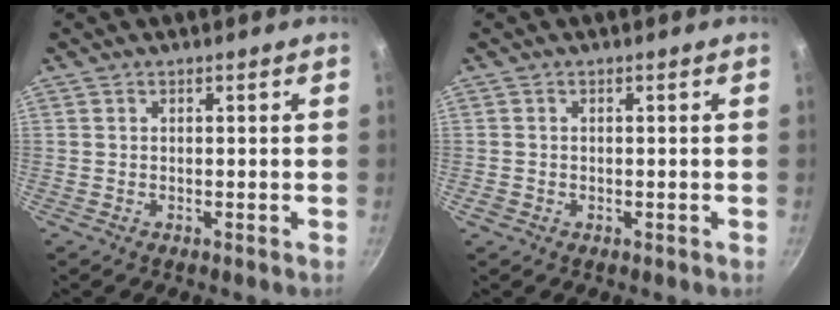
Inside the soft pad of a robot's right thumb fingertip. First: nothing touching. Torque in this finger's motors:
{"motor_torque": [-0.36, -0.42, -0.27, 0.09, -0.02]}